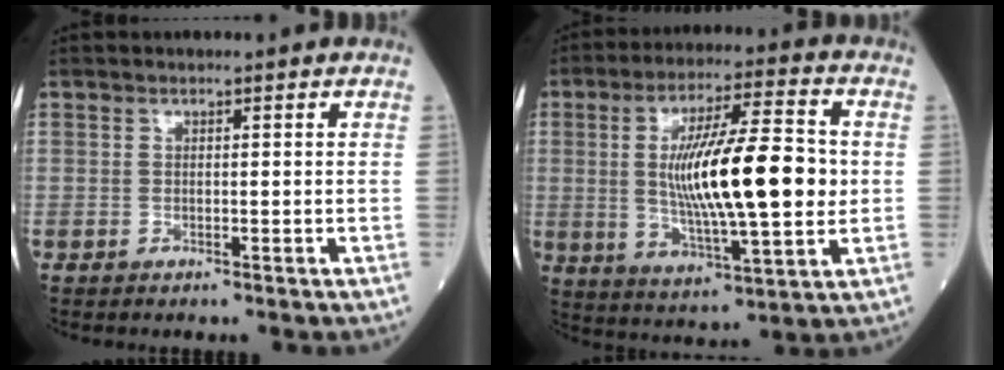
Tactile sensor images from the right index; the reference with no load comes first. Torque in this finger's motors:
{"motor_torque": [2.14, 0.00, 0.98, 0.21]}